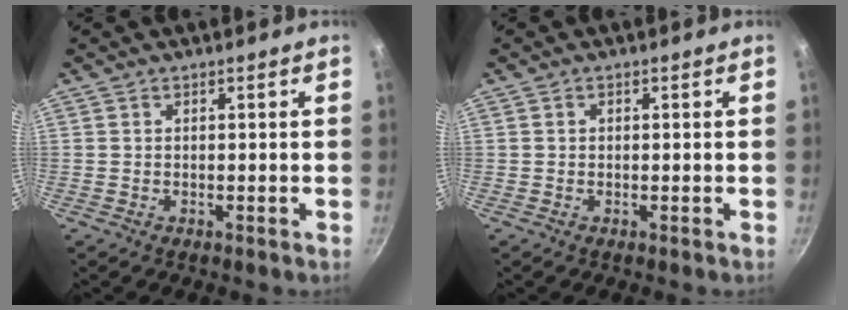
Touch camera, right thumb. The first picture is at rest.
{"total": 0.5, "force": [-0.1, 0.5, 0.2], "torque": [-0.003, 0.003, -0.001]}